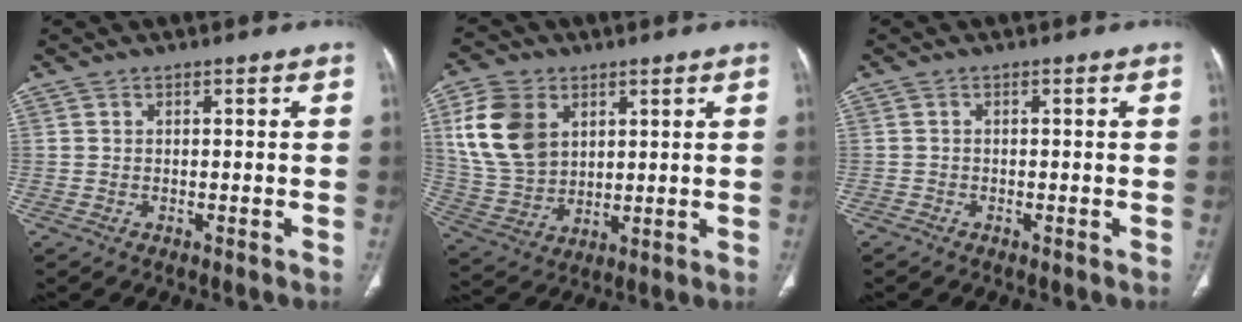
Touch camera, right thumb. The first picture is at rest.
{"total": 14.1, "force": [4.8, 10.1, 8.6], "torque": [-0.154, -0.013, 0.102]}
{"total": 0.7, "force": [-0.5, 0.4, -0.1], "torque": [-0.003, 0.001, -0.015]}